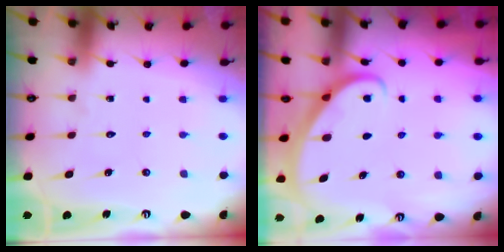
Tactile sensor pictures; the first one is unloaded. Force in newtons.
{"total": 2.9, "press": 2.9, "slide": 0.2}